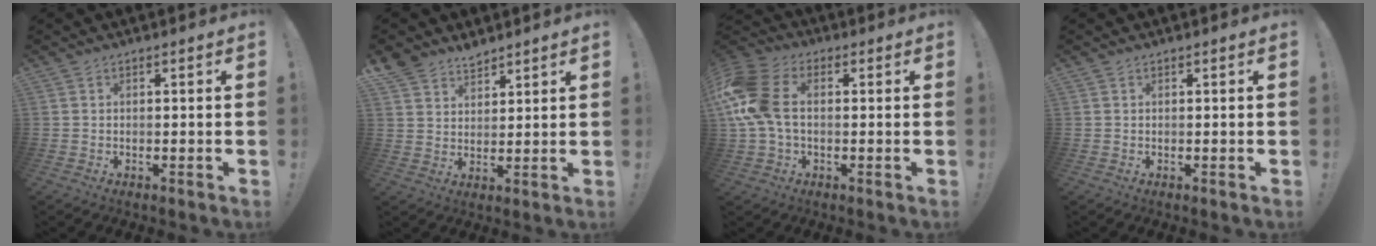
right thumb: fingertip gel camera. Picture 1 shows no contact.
{"total": 5.9, "force": [5.2, 2.7, 0.7], "torque": [-0.014, -0.041, 0.099]}
{"total": 14.6, "force": [1.0, 9.4, 11.1], "torque": [-0.244, 0.009, 0.020]}
{"total": 0.0}